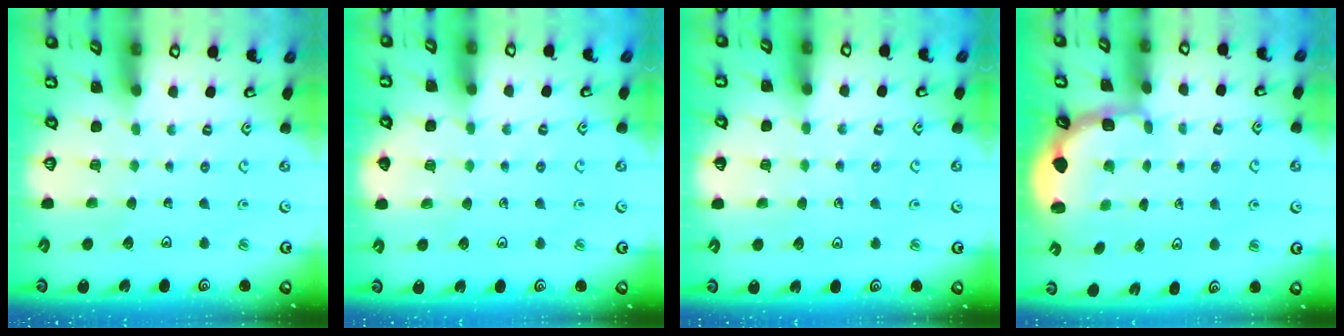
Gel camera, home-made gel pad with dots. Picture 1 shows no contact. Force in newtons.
{"total": 6.0, "press": 6.0, "slide": 0.7}
{"total": 5.1, "press": 5.1, "slide": 0.7}
{"total": 2.8, "press": 2.3, "slide": 1.7}